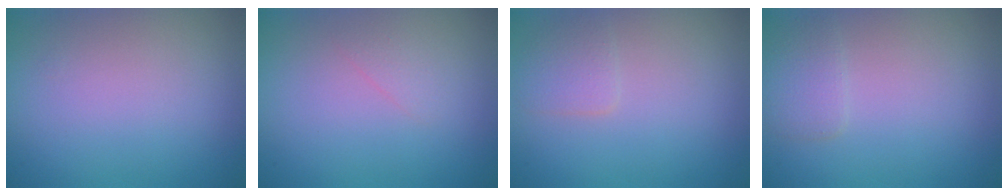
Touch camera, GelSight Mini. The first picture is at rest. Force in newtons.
{"total": 0.8, "press": 0.8, "slide": 0.0}
{"total": 1.6, "press": 1.6, "slide": 0.1}
{"total": 1.6, "press": 1.6, "slide": 0.2}